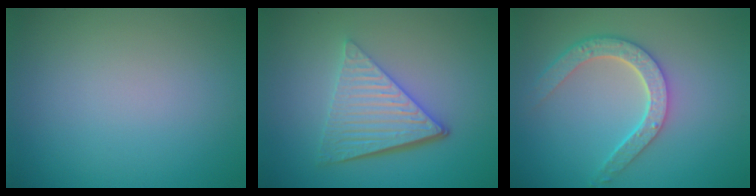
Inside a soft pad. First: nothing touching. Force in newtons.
{"total": 6.0, "press": 4.2, "slide": 4.3}
{"total": 4.6, "press": 3.6, "slide": 2.8}